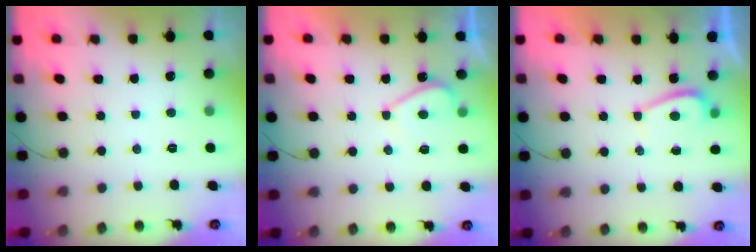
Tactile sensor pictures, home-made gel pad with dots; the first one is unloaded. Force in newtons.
{"total": 3.2, "press": 3.1, "slide": 0.6}
{"total": 1.4, "press": 1.3, "slide": 0.5}